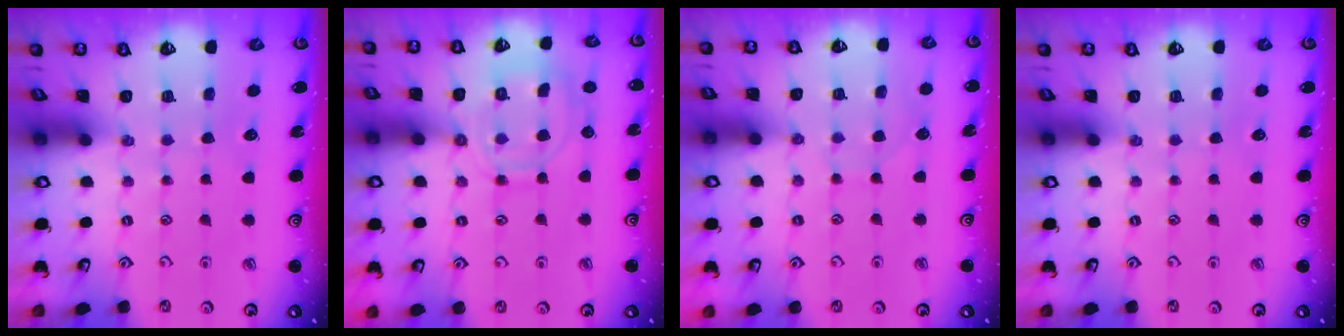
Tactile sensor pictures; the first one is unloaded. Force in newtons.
{"total": 11.0, "press": 11.0, "slide": 0.5}
{"total": 5.4, "press": 5.4, "slide": 0.5}
{"total": 0.0}